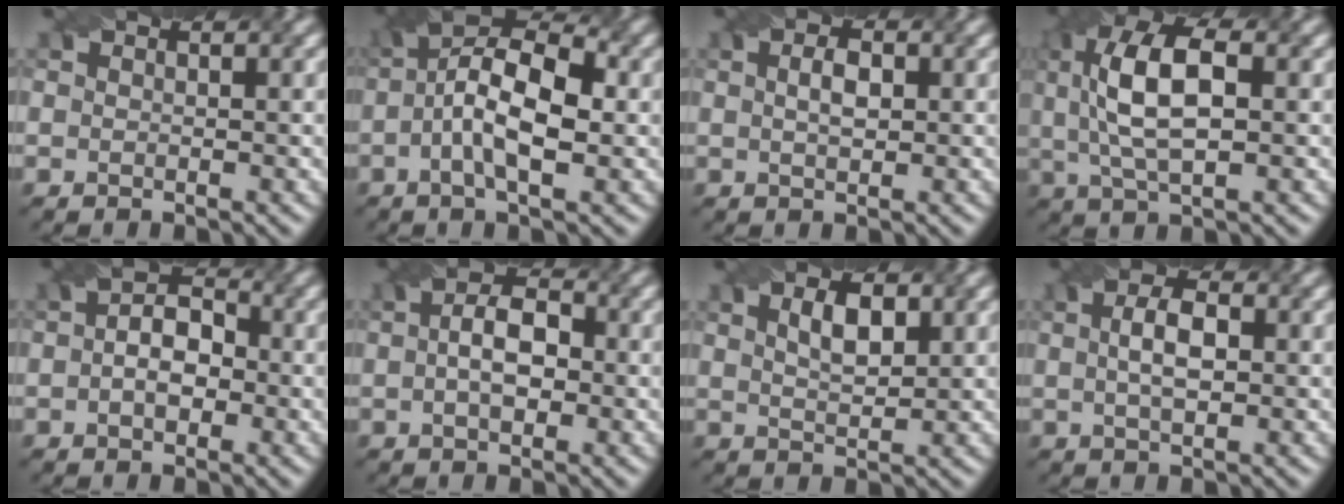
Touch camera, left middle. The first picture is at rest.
{"total": 7.4, "force": [-1.1, 3.3, 6.5], "torque": [-0.111, 0.022, -0.013]}
{"total": 1.3, "force": [-0.3, 0.8, 0.9], "torque": [-0.009, 0.002, 0.009]}
{"total": 6.8, "force": [0.5, 3.2, 6.0], "torque": [-0.118, 0.017, 0.018]}
{"total": 3.7, "force": [-0.8, 2.7, 2.5], "torque": [-0.020, 0.012, -0.010]}
{"total": 3.7, "force": [-0.6, 2.3, 2.8], "torque": [-0.032, 0.012, -0.004]}
{"total": 1.7, "force": [0.5, 0.9, 1.4], "torque": [-0.024, 0.003, 0.027]}
{"total": 2.4, "force": [-0.3, 1.2, 2.0], "torque": [-0.038, 0.006, 0.008]}